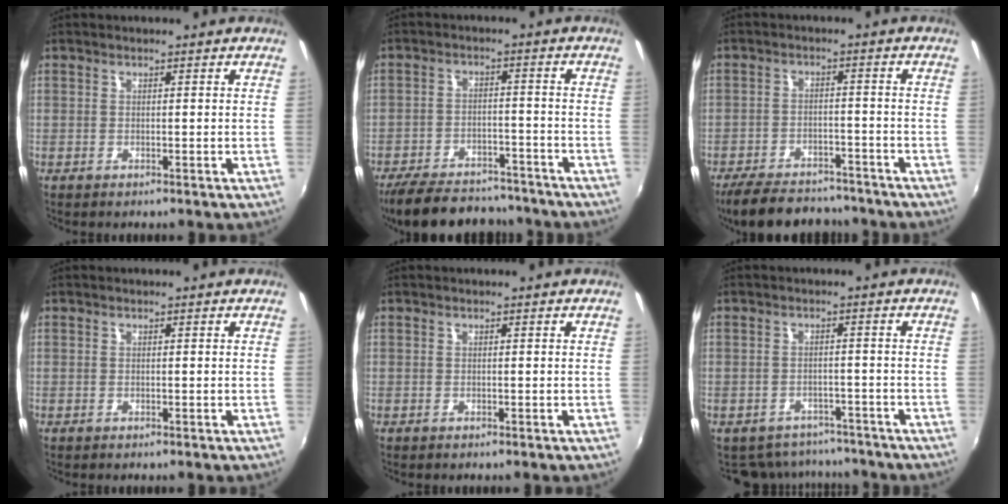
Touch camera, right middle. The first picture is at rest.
{"total": 18.4, "force": [-15.5, 6.4, 7.7], "torque": [-0.171, -0.003, -0.221]}
{"total": 15.3, "force": [-12.8, 5.4, 6.2], "torque": [-0.143, -0.006, -0.186]}
{"total": 0.0}
{"total": 0.0}
{"total": 9.2, "force": [-7.9, 4.3, 1.7], "torque": [-0.047, 0.006, -0.101]}